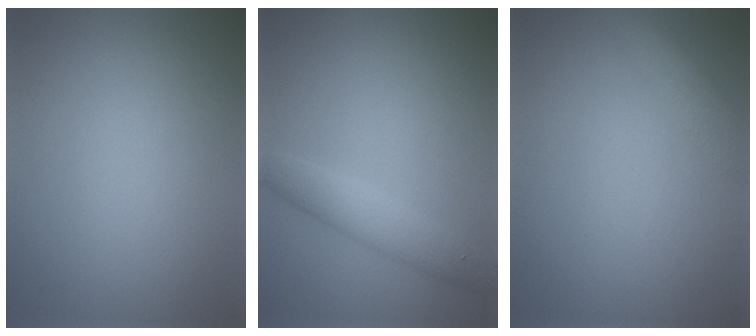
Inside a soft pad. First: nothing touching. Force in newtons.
{"total": 3.3, "press": 3.3, "slide": 0.1}
{"total": 3.4, "press": 3.4, "slide": 0.1}